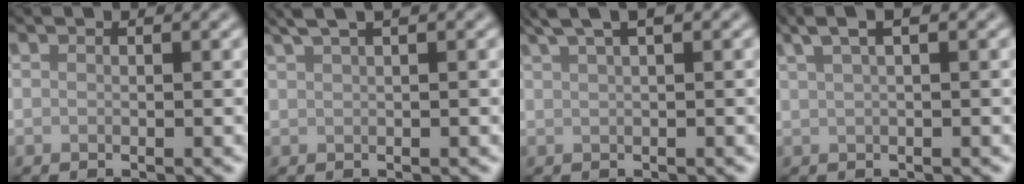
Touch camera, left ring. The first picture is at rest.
{"total": 2.9, "force": [2.0, 0.7, 2.1], "torque": [-0.030, 0.010, 0.034]}
{"total": 3.5, "force": [2.4, 0.9, 2.5], "torque": [-0.039, 0.014, 0.042]}
{"total": 3.3, "force": [2.0, 0.9, 2.5], "torque": [-0.036, 0.010, 0.031]}